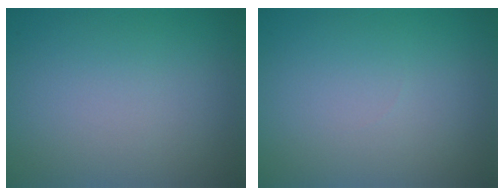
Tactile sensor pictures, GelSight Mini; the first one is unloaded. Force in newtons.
{"total": 0.0}